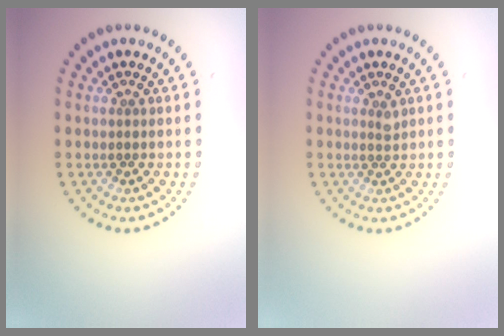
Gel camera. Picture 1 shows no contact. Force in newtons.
{"total": 0.8, "press": 0.6, "slide": 0.5}